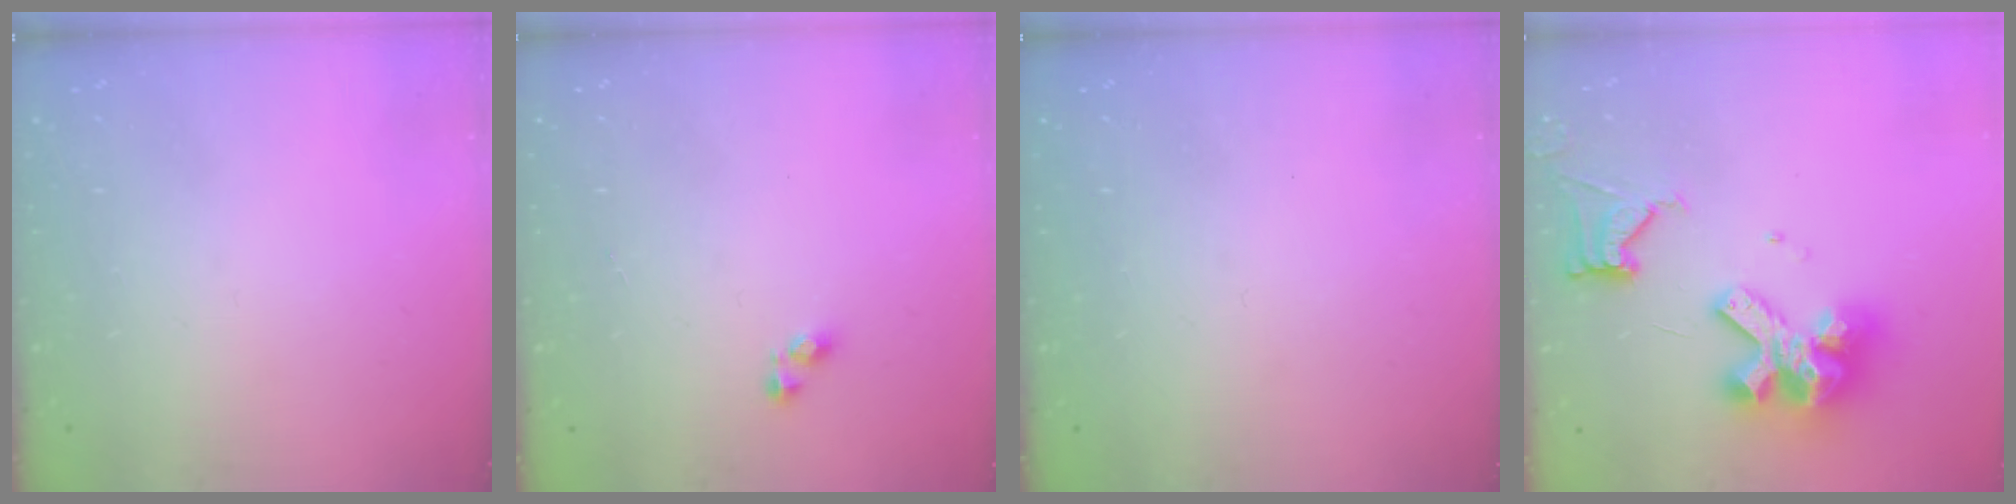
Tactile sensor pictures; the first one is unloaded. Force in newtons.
{"total": 3.8, "press": 3.7, "slide": 0.6}
{"total": 0.7, "press": 0.6, "slide": 0.3}
{"total": 15.2, "press": 15.1, "slide": 1.7}